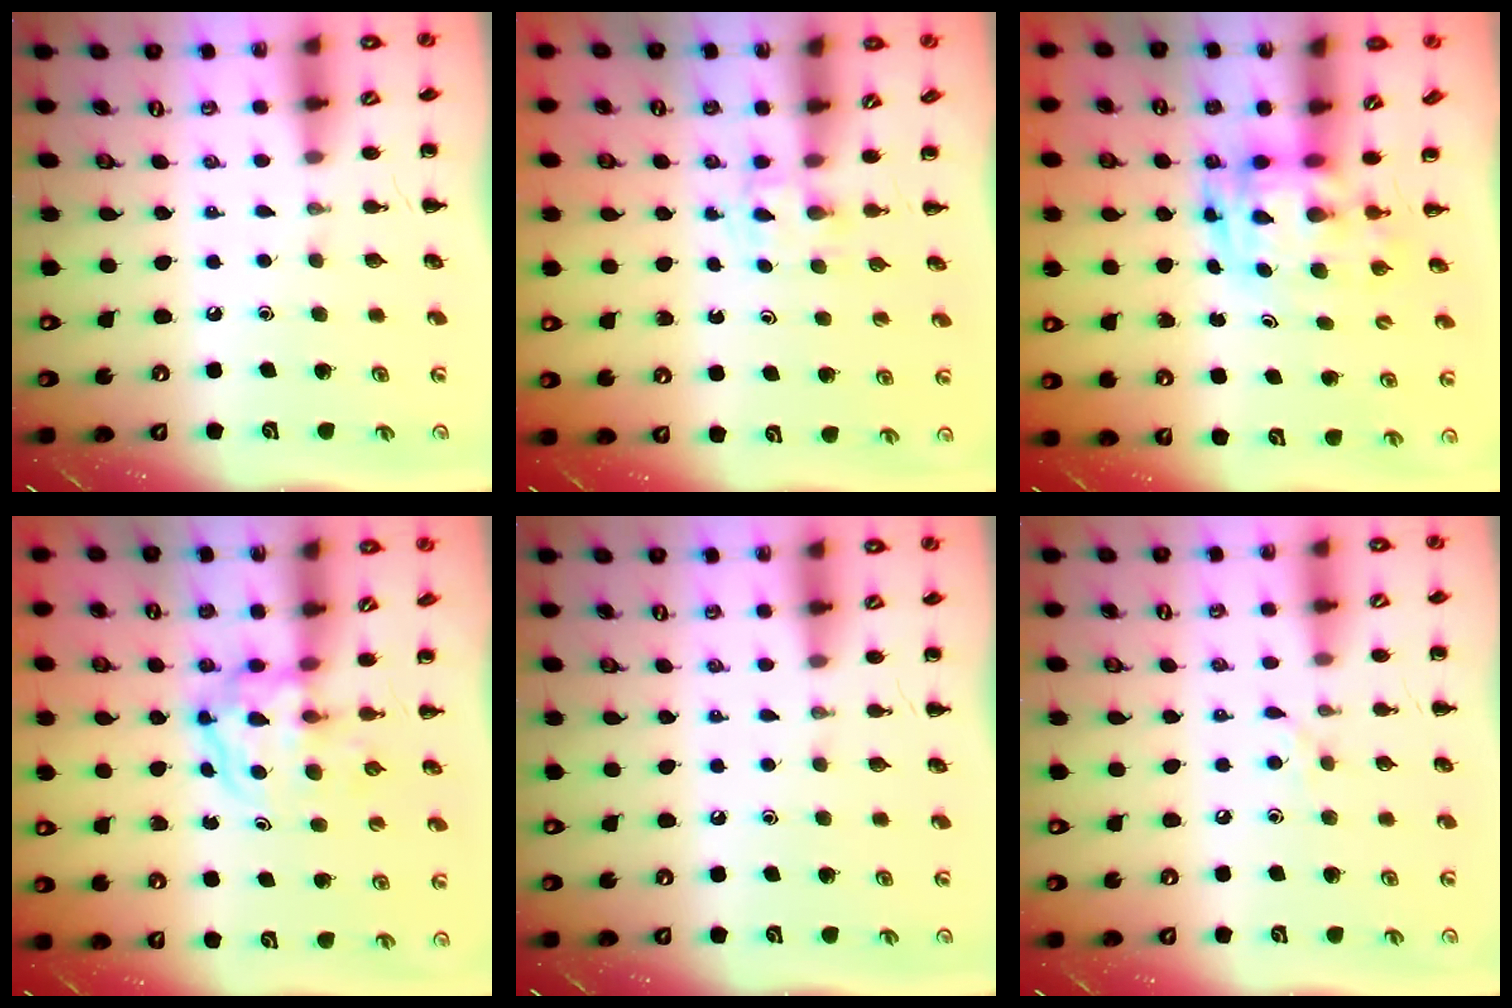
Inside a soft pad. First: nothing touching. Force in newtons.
{"total": 2.2, "press": 1.9, "slide": 1.1}
{"total": 3.0, "press": 3.0, "slide": 0.6}
{"total": 3.8, "press": 3.7, "slide": 0.4}
{"total": 0.0}
{"total": 4.7, "press": 4.3, "slide": 1.8}